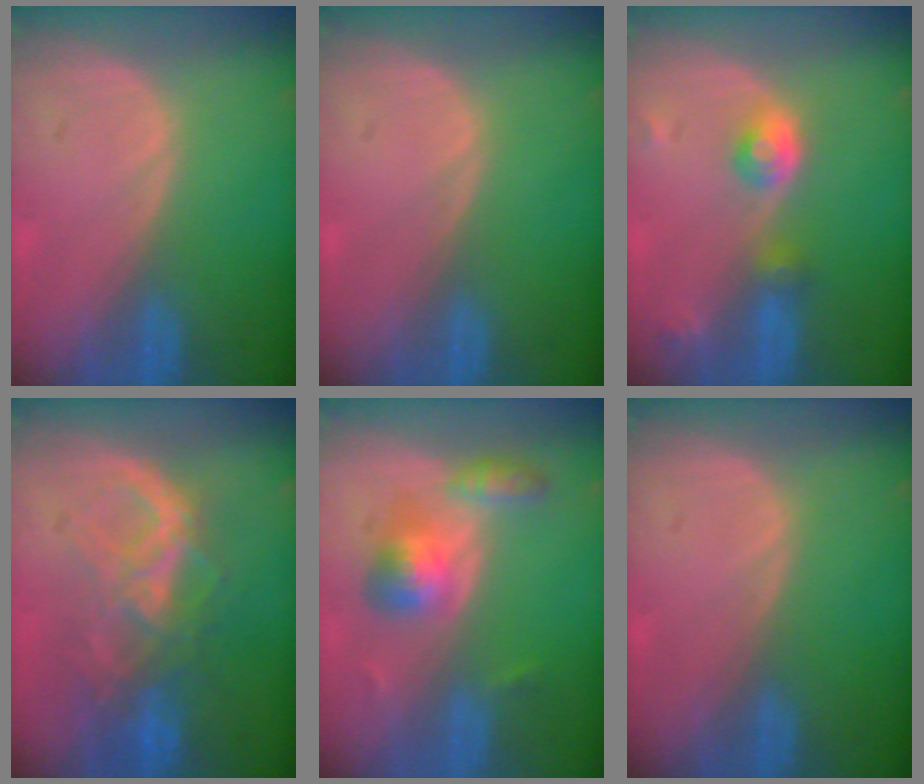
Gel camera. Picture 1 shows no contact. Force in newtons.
{"total": 0.0}
{"total": 4.3, "press": 4.0, "slide": 1.6}
{"total": 8.4, "press": 7.6, "slide": 3.7}
{"total": 5.5, "press": 5.3, "slide": 1.5}
{"total": 0.0}